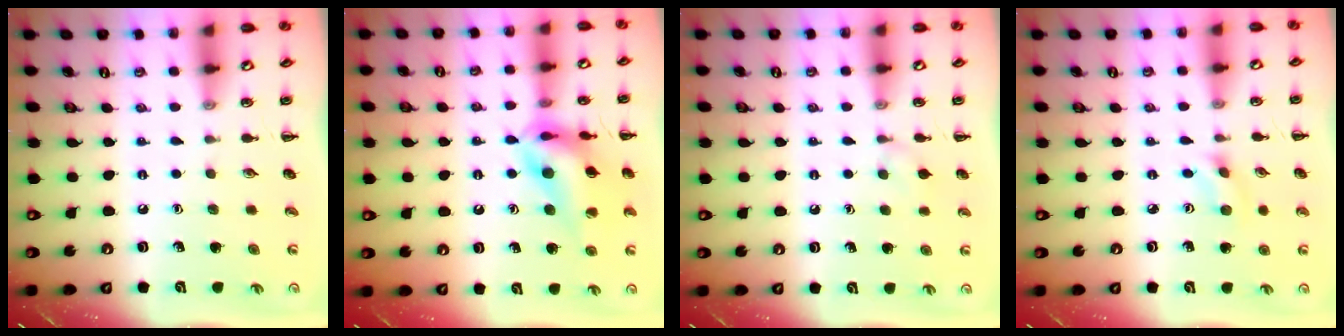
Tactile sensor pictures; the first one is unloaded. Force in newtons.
{"total": 18.0, "press": 17.8, "slide": 2.9}
{"total": 5.4, "press": 4.9, "slide": 2.1}
{"total": 2.8, "press": 2.6, "slide": 1.0}